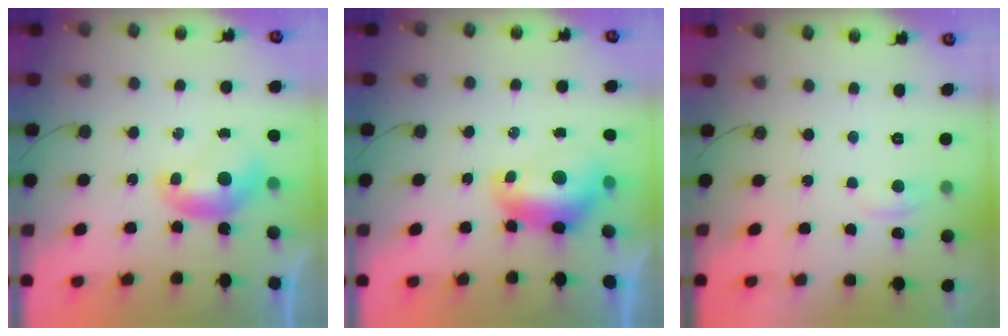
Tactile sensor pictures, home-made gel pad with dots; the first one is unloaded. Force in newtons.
{"total": 2.0, "press": 1.9, "slide": 0.7}
{"total": 0.8, "press": 0.1, "slide": 0.8}